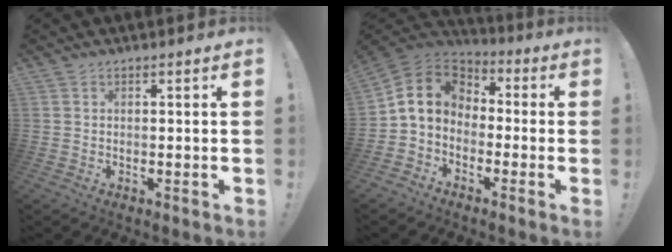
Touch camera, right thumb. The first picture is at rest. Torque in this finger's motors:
{"motor_torque": [1.60, 0.41, 0.03, -0.03, 0.29]}